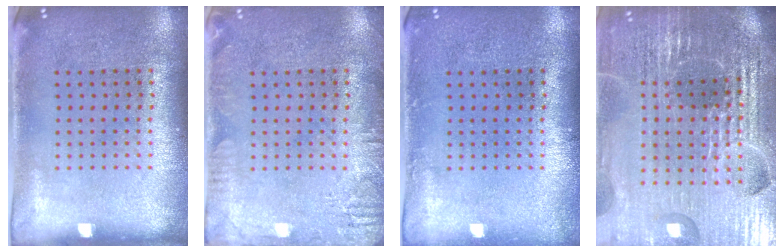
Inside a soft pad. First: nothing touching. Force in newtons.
{"total": 2.3, "press": 2.3, "slide": 0.2}
{"total": 0.7, "press": 0.7, "slide": 0.1}
{"total": 6.6, "press": 5.8, "slide": 3.2}